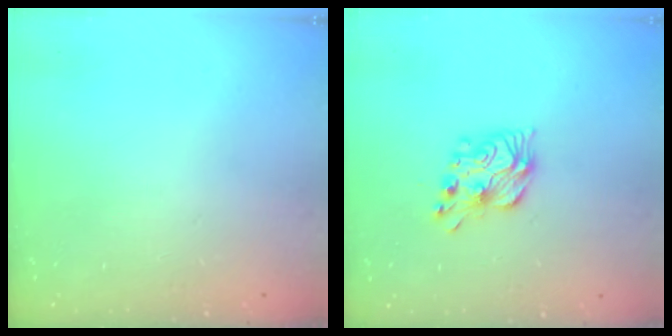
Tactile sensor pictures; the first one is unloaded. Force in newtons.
{"total": 9.8, "press": 9.8, "slide": 0.4}